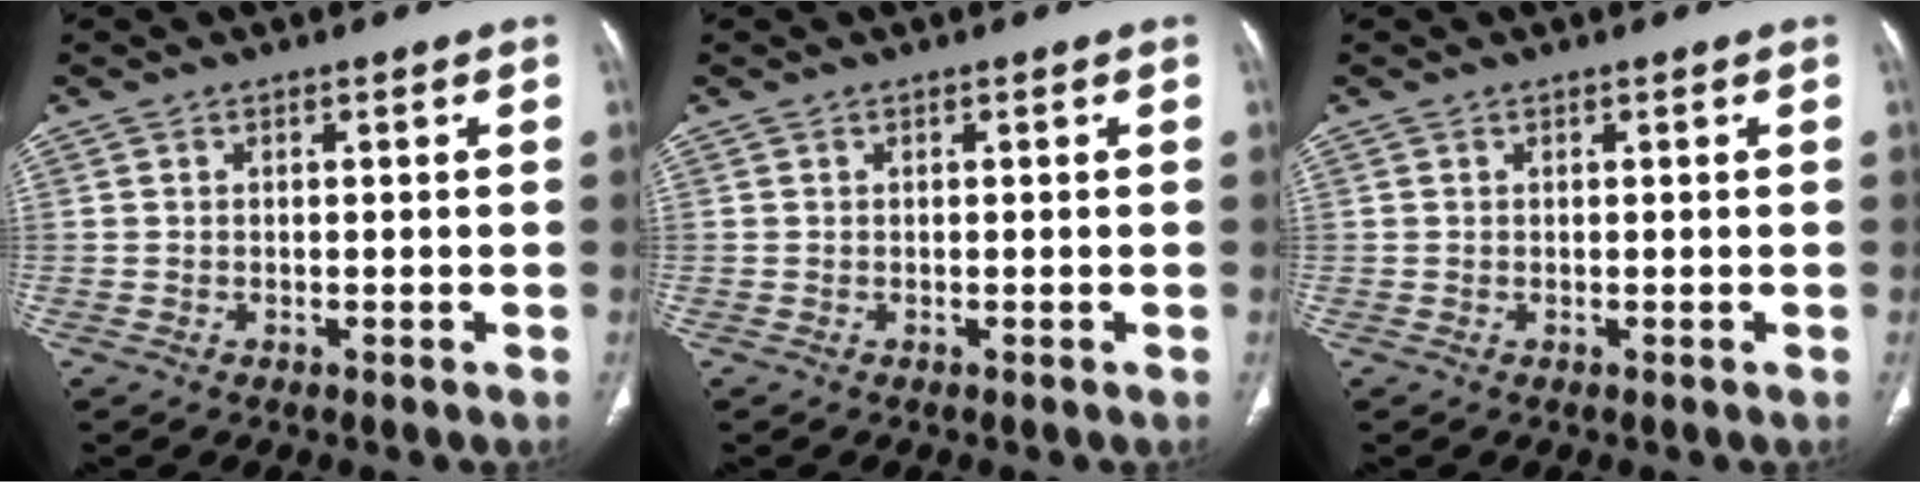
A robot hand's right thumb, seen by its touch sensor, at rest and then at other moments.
{"total": 0.0}
{"total": 0.0}